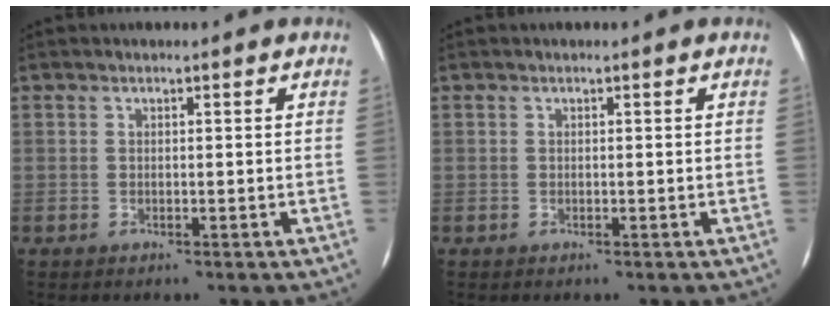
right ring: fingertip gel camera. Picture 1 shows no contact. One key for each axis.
{"total": 0.0}